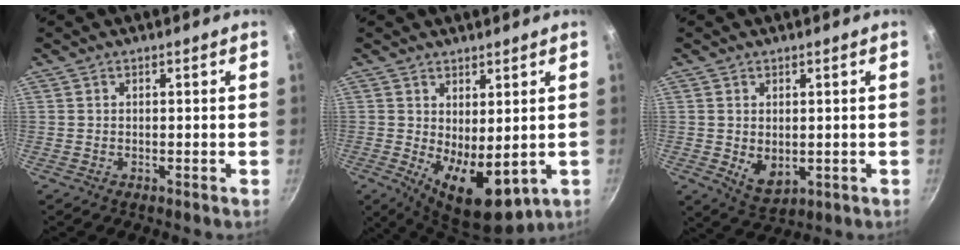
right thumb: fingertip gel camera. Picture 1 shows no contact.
{"total": 10.5, "force": [-0.3, 5.2, 9.1], "torque": [-0.116, -0.022, 0.013]}
{"total": 5.6, "force": [0.0, 3.8, 4.1], "torque": [-0.062, -0.017, 0.010]}